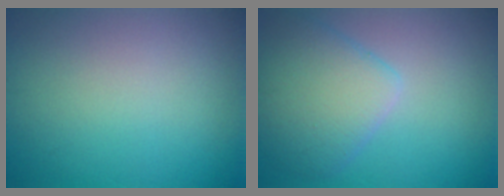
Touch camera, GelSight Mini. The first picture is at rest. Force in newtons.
{"total": 4.9, "press": 4.8, "slide": 0.3}